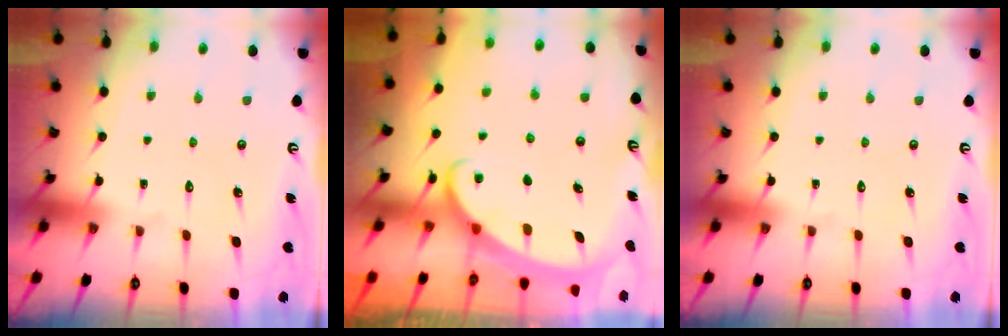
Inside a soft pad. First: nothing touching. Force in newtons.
{"total": 2.1, "press": 2.0, "slide": 0.4}
{"total": 0.0}